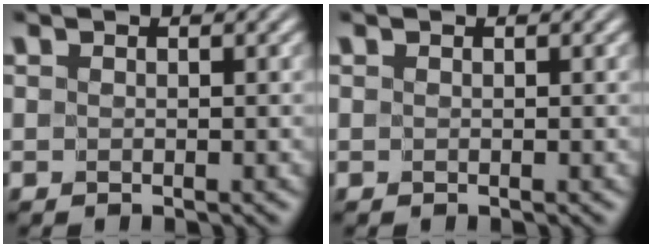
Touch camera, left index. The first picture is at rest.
{"total": 0.0}